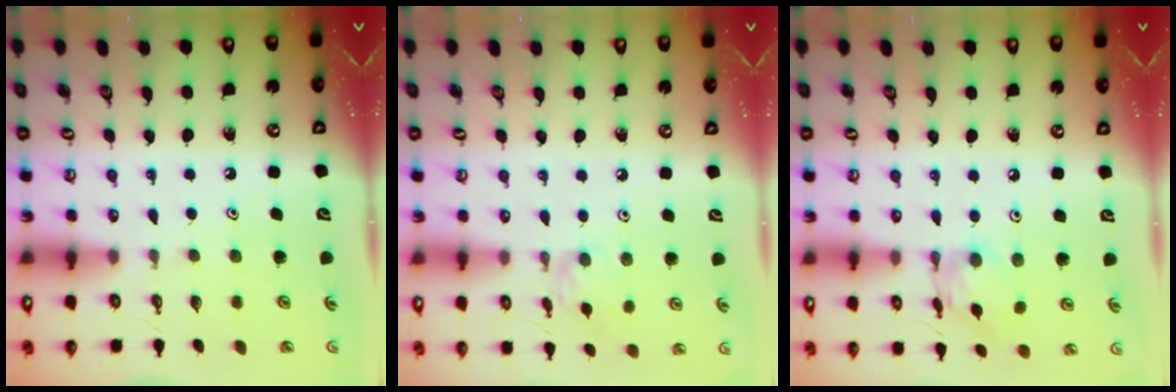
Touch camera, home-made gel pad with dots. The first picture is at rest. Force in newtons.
{"total": 5.9, "press": 5.9, "slide": 0.7}
{"total": 6.3, "press": 6.3, "slide": 0.3}